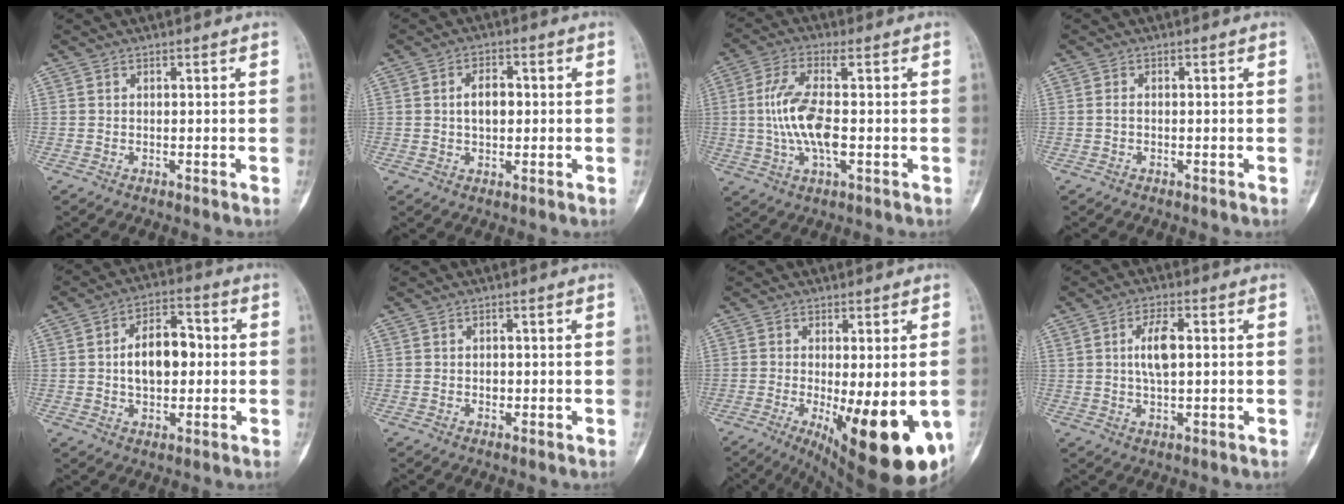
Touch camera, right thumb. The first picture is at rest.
{"total": 4.9, "force": [0.3, 3.0, 3.8], "torque": [-0.059, 0.008, 0.002]}
{"total": 10.4, "force": [-0.4, 3.7, 9.7], "torque": [-0.222, 0.008, -0.006]}
{"total": 0.7, "force": [-0.2, 0.4, 0.6], "torque": [-0.011, 0.001, -0.007]}
{"total": 10.8, "force": [0.3, 6.6, 8.6], "torque": [-0.115, 0.021, 0.002]}
{"total": 1.0, "force": [-0.1, 0.9, 0.5], "torque": [-0.004, 0.003, -0.003]}
{"total": 20.0, "force": [-6.5, 6.4, 17.7], "torque": [-0.196, -0.028, -0.074]}
{"total": 6.2, "force": [1.0, 2.6, 5.6], "torque": [-0.101, 0.001, 0.014]}